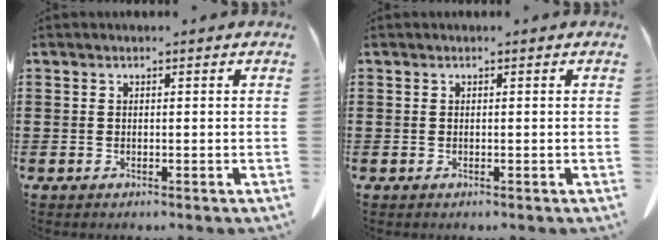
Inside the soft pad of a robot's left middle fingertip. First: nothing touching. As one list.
[{"total": 0.0}]